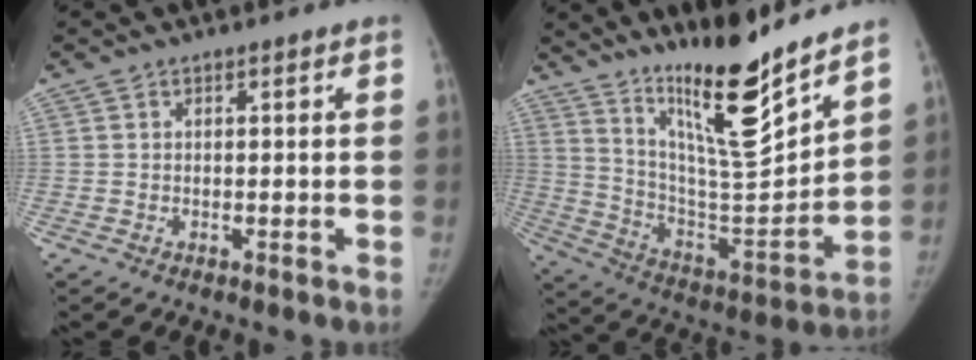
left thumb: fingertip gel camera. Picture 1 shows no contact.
{"total": 19.7, "force": [15.0, 2.6, 12.6], "torque": [-0.166, -0.114, 0.263]}